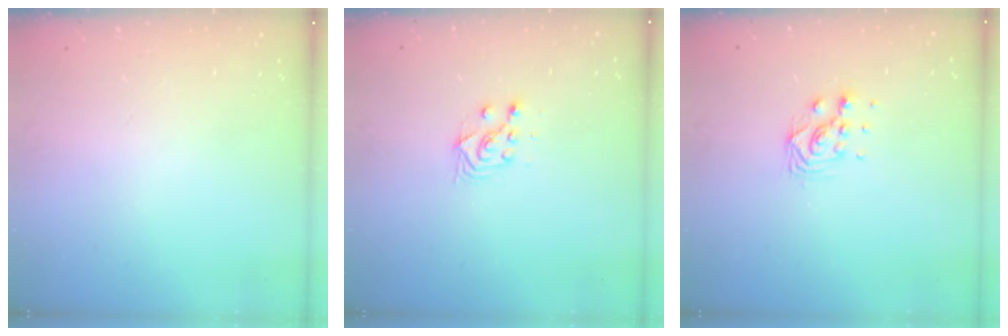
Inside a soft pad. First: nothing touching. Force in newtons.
{"total": 4.9, "press": 4.8, "slide": 1.0}
{"total": 6.6, "press": 6.6, "slide": 0.4}